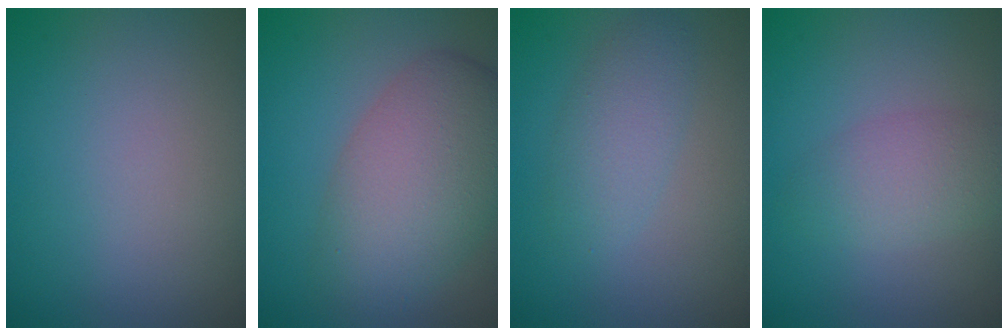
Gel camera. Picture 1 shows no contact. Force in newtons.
{"total": 7.5, "press": 7.5, "slide": 0.4}
{"total": 2.7, "press": 2.7, "slide": 0.1}
{"total": 3.0, "press": 3.0, "slide": 0.2}